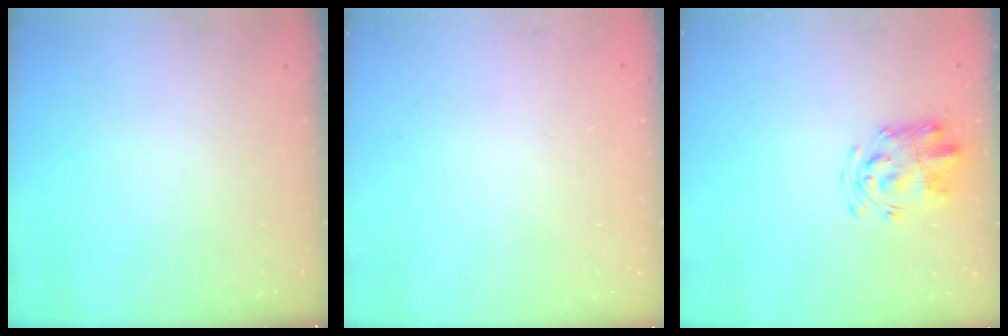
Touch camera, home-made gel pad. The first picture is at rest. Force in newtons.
{"total": 1.8, "press": 1.8, "slide": 0.2}
{"total": 4.1, "press": 4.1, "slide": 0.7}